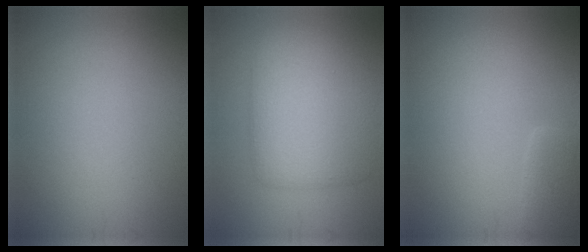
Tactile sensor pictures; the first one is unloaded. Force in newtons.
{"total": 6.2, "press": 6.2, "slide": 0.2}
{"total": 1.9, "press": 1.8, "slide": 0.3}